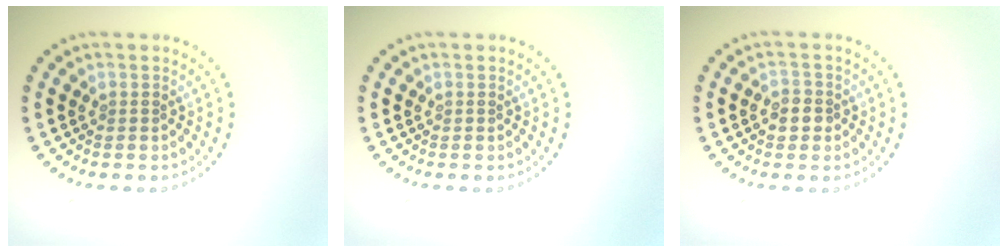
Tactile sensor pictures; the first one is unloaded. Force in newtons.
{"total": 0.0}
{"total": 1.7, "press": 1.7, "slide": 0.3}